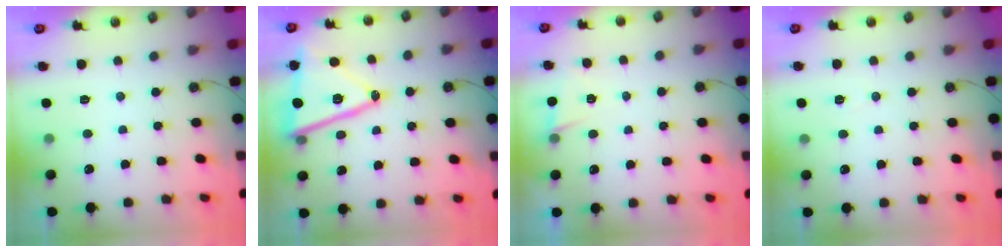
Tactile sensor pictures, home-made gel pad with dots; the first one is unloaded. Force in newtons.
{"total": 17.7, "press": 17.6, "slide": 2.0}
{"total": 3.2, "press": 2.8, "slide": 1.5}
{"total": 5.5, "press": 3.3, "slide": 4.4}